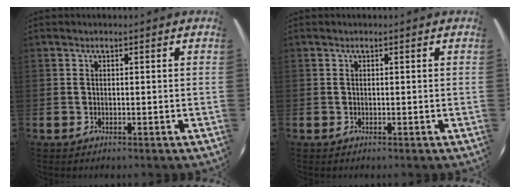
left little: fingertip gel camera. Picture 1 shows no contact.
{"total": 0.0}